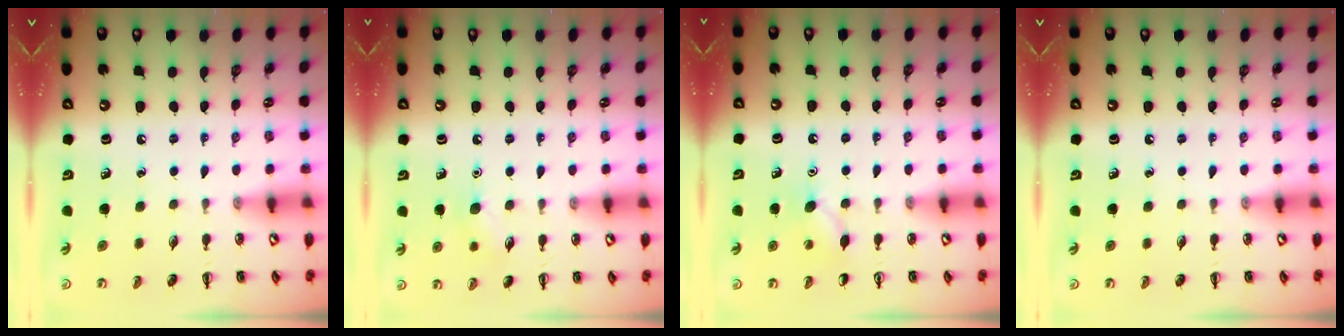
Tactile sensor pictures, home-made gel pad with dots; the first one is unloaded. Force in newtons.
{"total": 8.2, "press": 7.9, "slide": 2.0}
{"total": 6.2, "press": 5.9, "slide": 1.7}
{"total": 0.0}